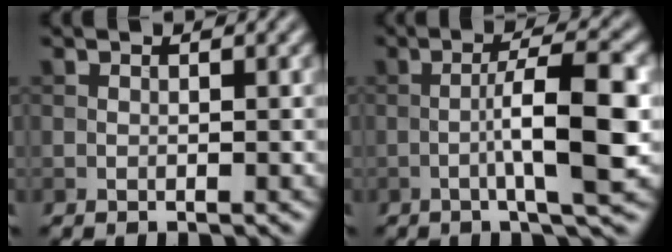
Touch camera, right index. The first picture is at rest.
{"total": 6.9, "force": [-1.3, 1.0, 6.7], "torque": [-0.105, 0.011, -0.024]}